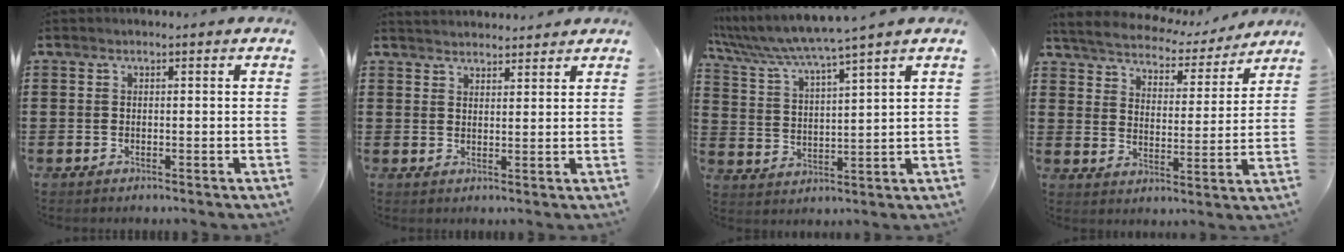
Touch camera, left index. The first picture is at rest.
{"total": 2.4, "force": [2.3, 0.2, -0.3], "torque": [-0.001, -0.003, 0.046]}
{"total": 5.1, "force": [4.4, -0.8, 2.5], "torque": [-0.071, -0.035, 0.069]}
{"total": 4.4, "force": [4.3, 0.5, 0.3], "torque": [-0.034, -0.032, 0.070]}